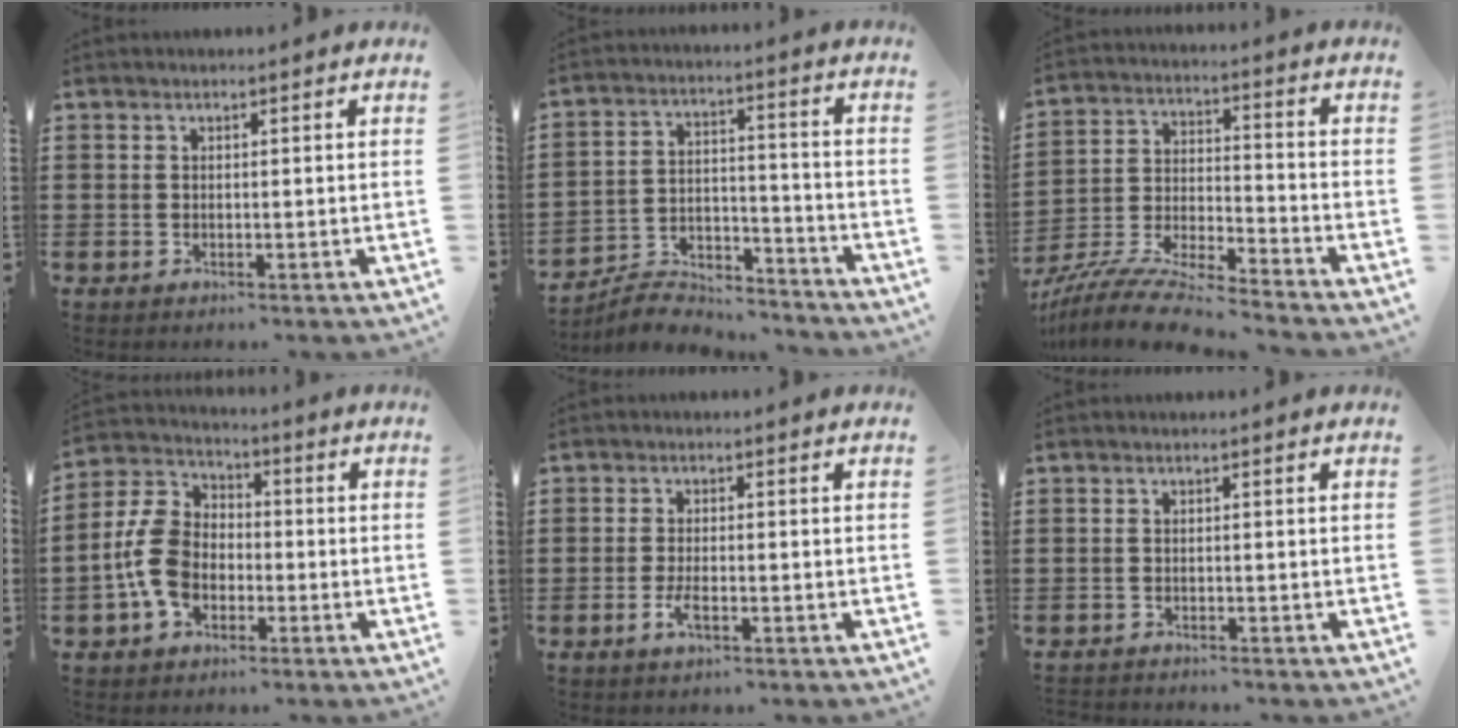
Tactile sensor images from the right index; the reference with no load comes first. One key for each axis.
{"total": 6.0, "fx": -5.7, "fy": 1.5, "fz": 0.8, "tx": -0.027, "ty": 0.012, "tz": -0.117}
{"total": 10.0, "fx": -9.4, "fy": 0.3, "fz": 3.4, "tx": -0.076, "ty": 0.003, "tz": -0.189}
{"total": 9.9, "fx": -2.4, "fy": 7.1, "fz": 6.4, "tx": -0.172, "ty": 0.011, "tz": -0.052}
{"total": 2.7, "fx": -1.2, "fy": 0.8, "fz": 2.2, "tx": -0.045, "ty": -0.002, "tz": -0.024}
{"total": 1.0, "fx": -1.0, "fy": 0.1, "fz": -0.1, "tx": -0.002, "ty": 0.002, "tz": -0.021}